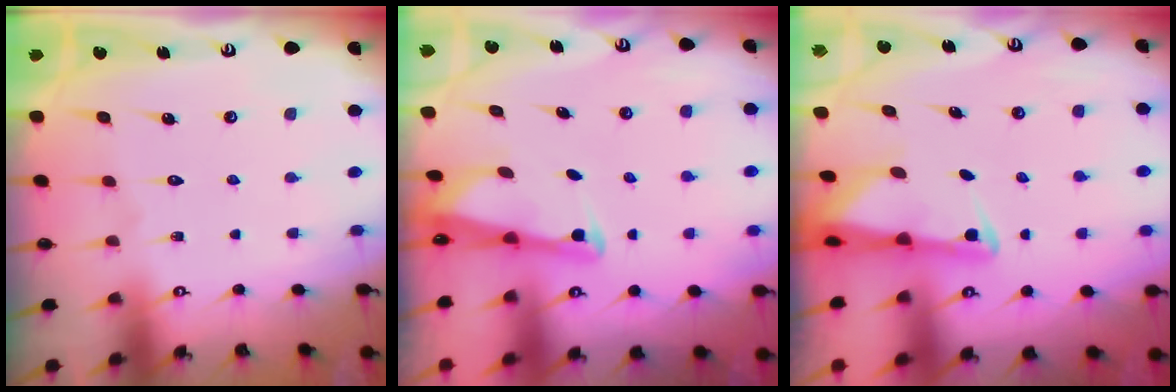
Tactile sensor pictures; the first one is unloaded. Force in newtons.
{"total": 2.6, "press": 2.6, "slide": 0.2}
{"total": 2.4, "press": 2.4, "slide": 0.5}